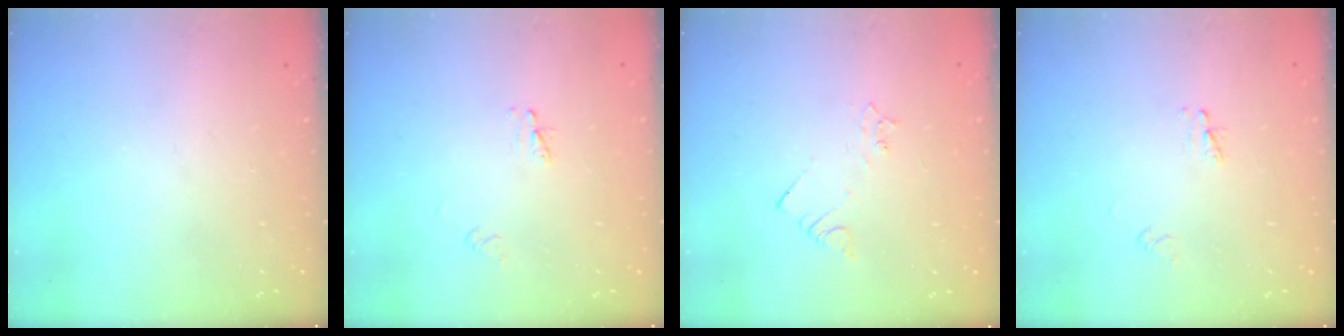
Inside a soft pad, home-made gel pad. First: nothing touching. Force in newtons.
{"total": 2.3, "press": 2.2, "slide": 0.2}
{"total": 2.1, "press": 2.1, "slide": 0.3}
{"total": 2.3, "press": 2.2, "slide": 0.2}